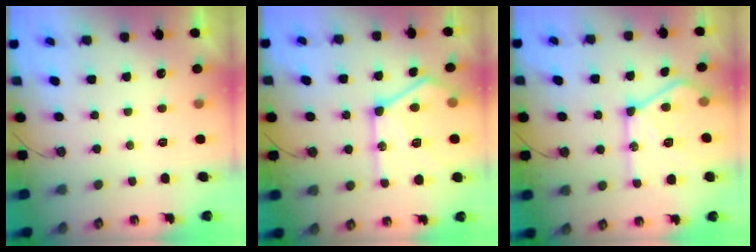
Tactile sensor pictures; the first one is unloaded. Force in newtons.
{"total": 21.9, "press": 21.8, "slide": 1.5}
{"total": 19.1, "press": 19.1, "slide": 1.0}